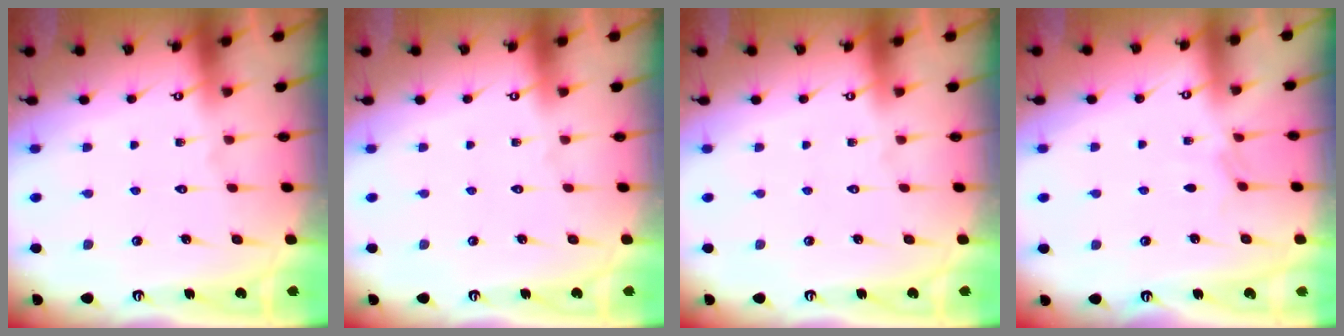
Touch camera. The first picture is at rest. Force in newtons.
{"total": 0.0}
{"total": 0.0}
{"total": 2.2, "press": 2.1, "slide": 0.4}